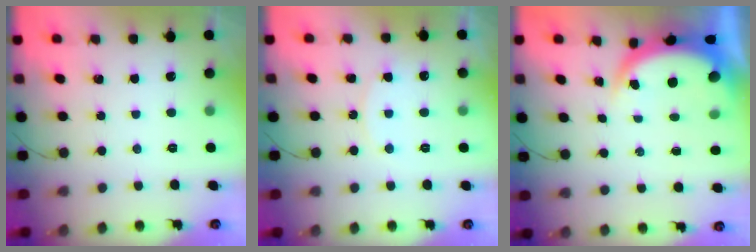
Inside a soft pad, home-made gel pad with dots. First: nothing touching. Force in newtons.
{"total": 5.6, "press": 5.6, "slide": 0.5}
{"total": 5.0, "press": 4.9, "slide": 0.6}